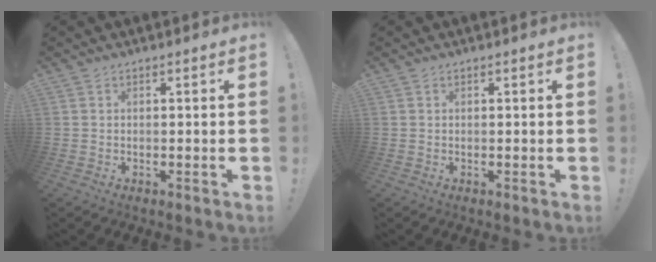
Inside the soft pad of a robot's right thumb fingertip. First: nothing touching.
{"total": 0.0}